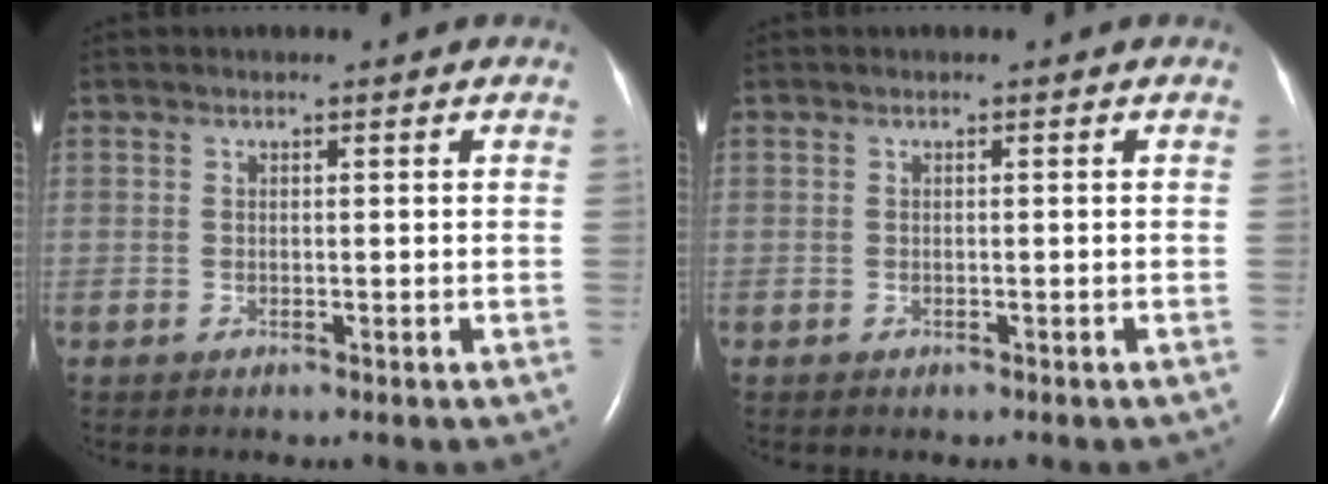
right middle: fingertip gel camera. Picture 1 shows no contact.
{"total": 0.7, "force": [-0.5, 0.3, 0.3], "torque": [-0.011, 0.000, -0.005]}